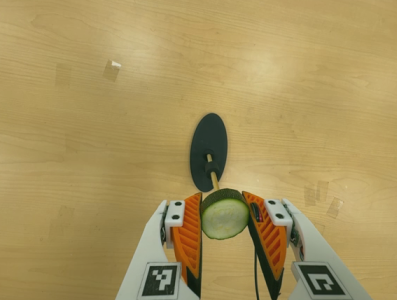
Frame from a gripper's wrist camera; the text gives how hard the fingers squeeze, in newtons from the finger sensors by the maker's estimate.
{"total": 9.5, "left": 8.8, "right": 10.2}